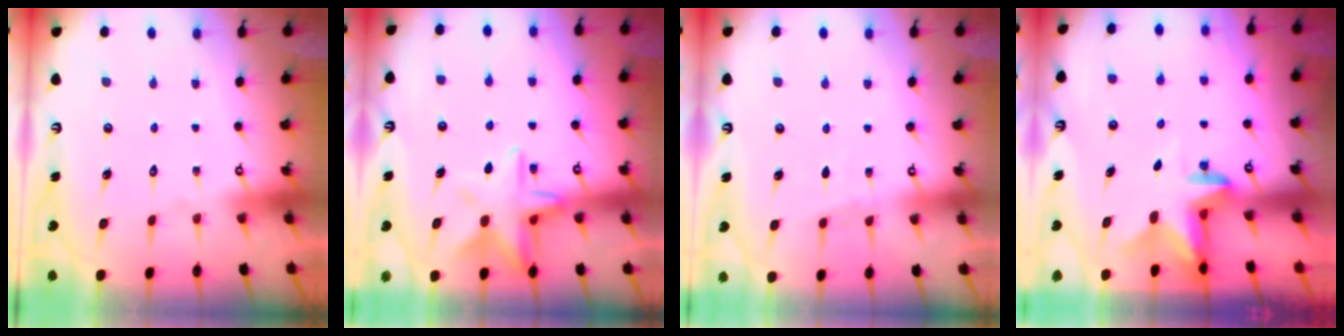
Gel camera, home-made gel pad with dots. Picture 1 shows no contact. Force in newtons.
{"total": 11.5, "press": 11.5, "slide": 1.2}
{"total": 2.5, "press": 2.4, "slide": 0.4}
{"total": 2.8, "press": 2.7, "slide": 0.6}